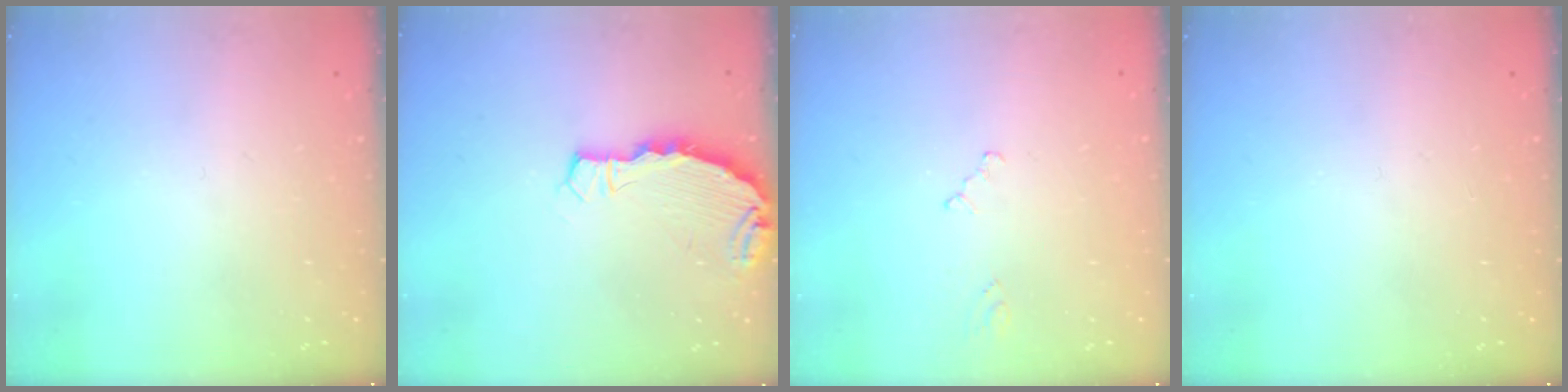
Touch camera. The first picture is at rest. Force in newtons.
{"total": 3.6, "press": 3.6, "slide": 0.4}
{"total": 0.0}
{"total": 0.0}